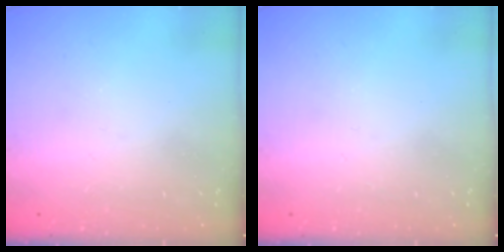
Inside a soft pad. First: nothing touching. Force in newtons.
{"total": 0.0}